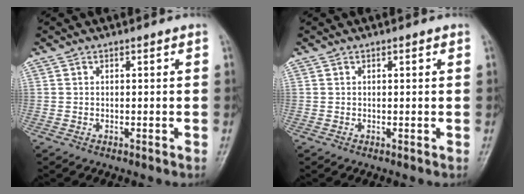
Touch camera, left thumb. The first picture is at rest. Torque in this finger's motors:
{"motor_torque": [-0.30, -0.11, -0.16, -0.17, 0.01]}